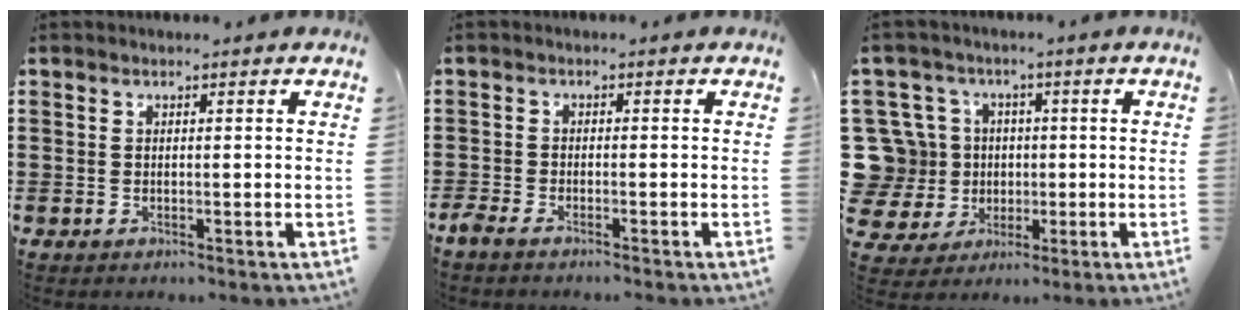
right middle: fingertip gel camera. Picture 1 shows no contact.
{"total": 1.6, "force": [-1.4, 0.2, 0.7], "torque": [-0.030, -0.004, -0.033]}
{"total": 10.8, "force": [0.9, 10.2, 3.4], "torque": [-0.138, 0.017, 0.024]}